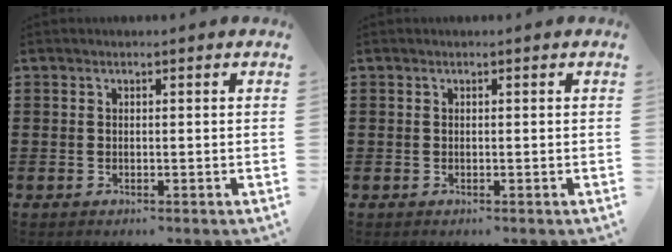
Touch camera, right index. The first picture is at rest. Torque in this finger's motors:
{"motor_torque": [0.13, -0.04, -0.01, 0.00]}